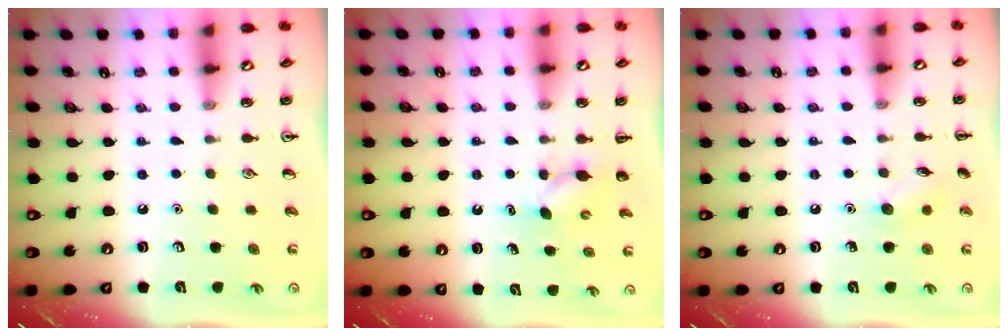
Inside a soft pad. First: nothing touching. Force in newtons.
{"total": 3.7, "press": 3.6, "slide": 1.0}
{"total": 6.0, "press": 5.8, "slide": 1.5}